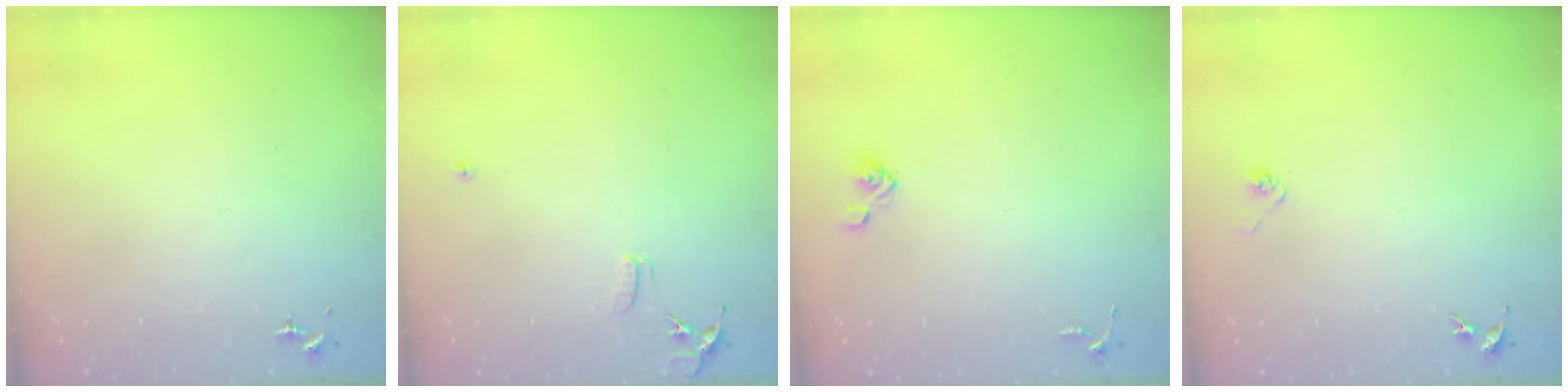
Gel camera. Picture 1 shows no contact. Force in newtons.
{"total": 6.7, "press": 6.7, "slide": 0.6}
{"total": 3.8, "press": 3.5, "slide": 1.6}
{"total": 3.3, "press": 3.2, "slide": 0.8}